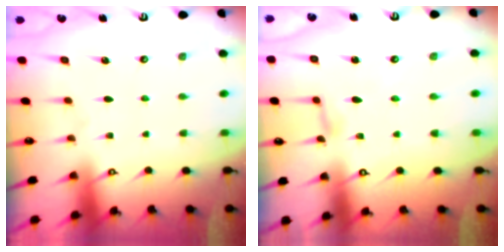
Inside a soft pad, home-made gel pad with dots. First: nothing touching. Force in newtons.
{"total": 3.3, "press": 3.3, "slide": 0.4}